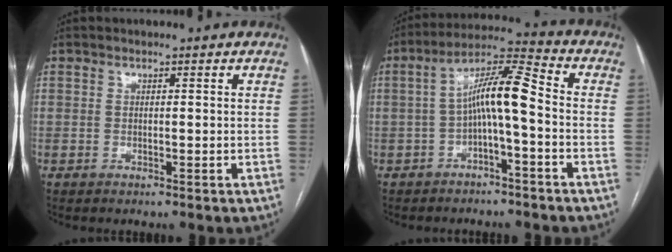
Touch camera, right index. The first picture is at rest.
{"total": 8.7, "force": [-1.3, 0.9, 8.5], "torque": [-0.152, 0.033, -0.026]}